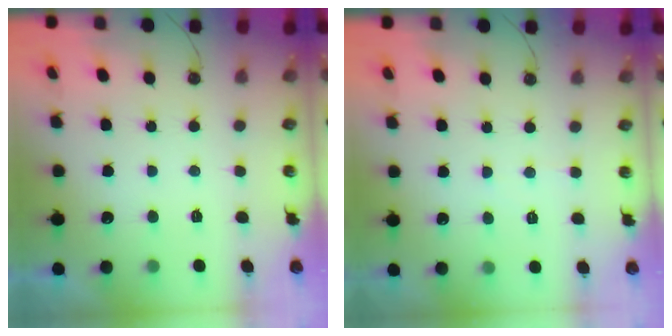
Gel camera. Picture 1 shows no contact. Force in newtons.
{"total": 3.2, "press": 3.1, "slide": 0.5}